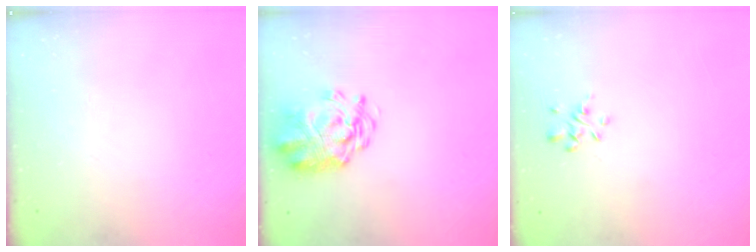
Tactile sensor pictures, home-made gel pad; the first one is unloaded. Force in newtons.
{"total": 3.8, "press": 3.4, "slide": 1.6}
{"total": 0.9, "press": 0.7, "slide": 0.5}